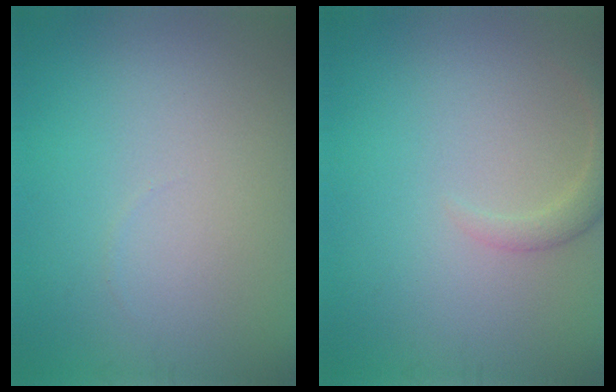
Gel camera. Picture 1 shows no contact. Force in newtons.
{"total": 1.9, "press": 1.9, "slide": 0.2}